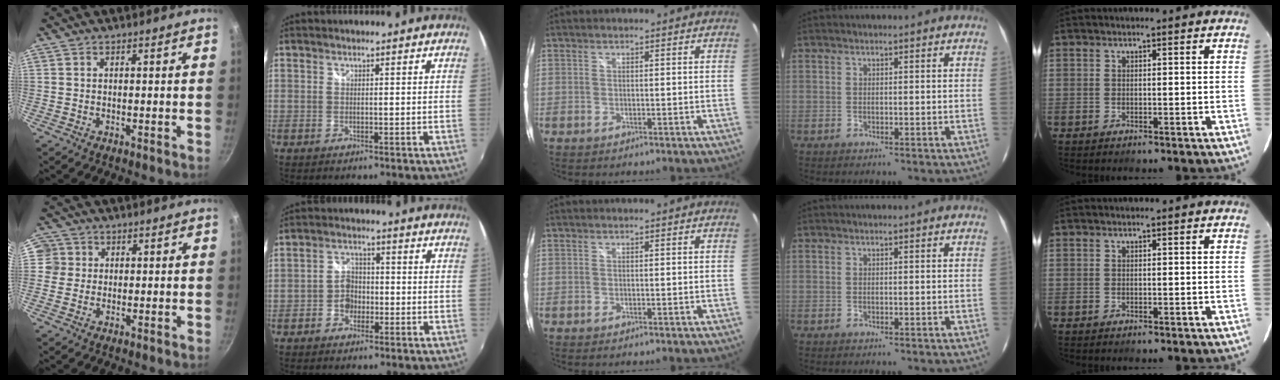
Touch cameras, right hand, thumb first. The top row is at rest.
{"thumb": {"total": 3.8, "force": [0.5, 3.8, 0.5], "torque": [0.027, 0.002, 0.000]}, "index": {"total": 3.9, "force": [-1.7, 3.2, 1.5], "torque": [-0.027, 0.012, -0.026]}}